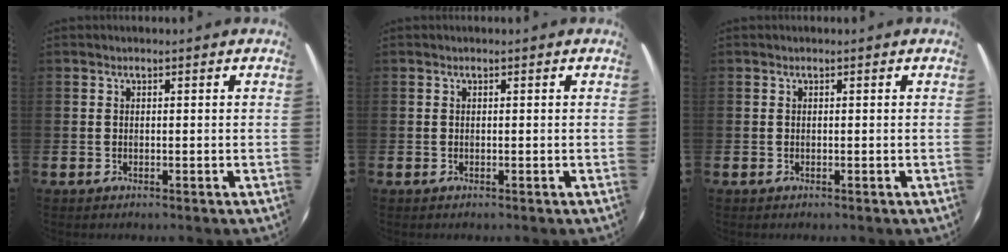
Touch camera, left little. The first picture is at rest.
{"total": 0.0}
{"total": 0.0}